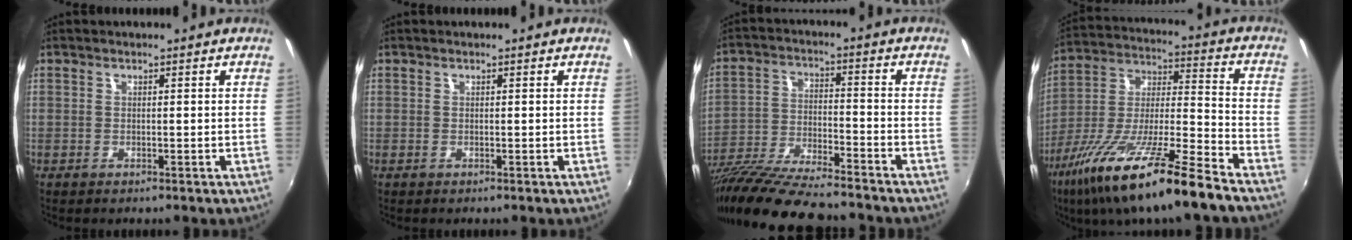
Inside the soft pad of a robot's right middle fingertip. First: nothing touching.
{"total": 0.0}
{"total": 18.5, "force": [-15.8, 2.6, 9.3], "torque": [-0.186, -0.038, -0.273]}
{"total": 21.3, "force": [-14.2, 1.9, 15.8], "torque": [-0.288, -0.034, -0.254]}